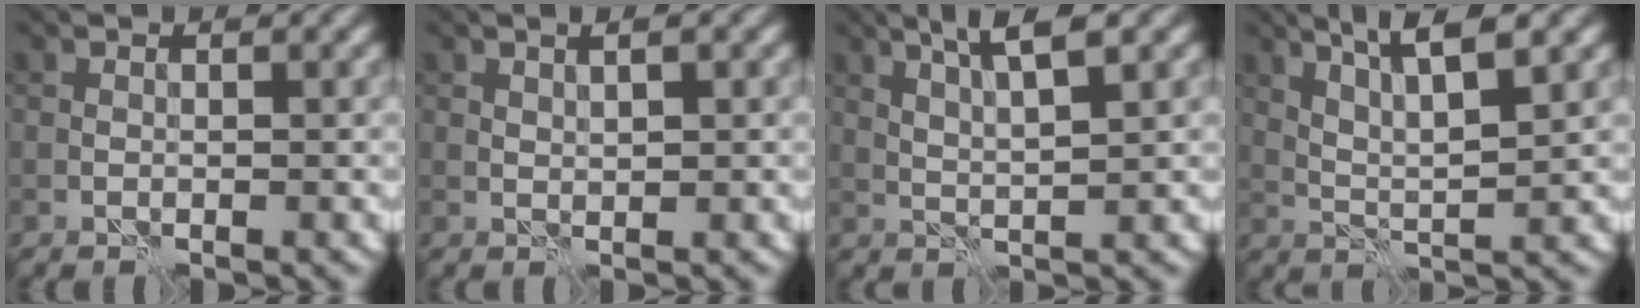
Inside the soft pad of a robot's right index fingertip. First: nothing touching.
{"total": 1.5, "force": [0.8, 0.3, 1.2], "torque": [-0.020, -0.003, 0.016]}
{"total": 4.6, "force": [2.5, 0.7, 3.7], "torque": [-0.071, 0.005, 0.049]}
{"total": 5.7, "force": [3.4, 1.0, 4.5], "torque": [-0.085, 0.005, 0.062]}